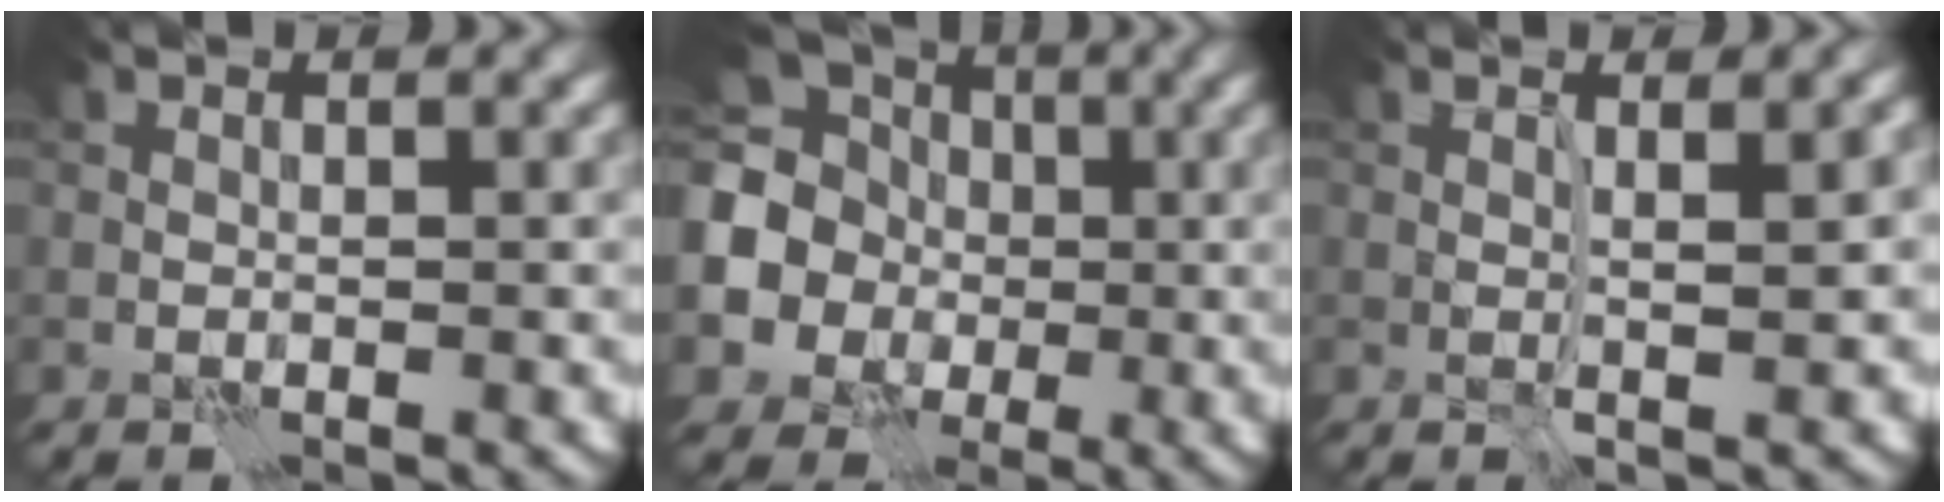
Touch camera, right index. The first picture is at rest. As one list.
[{"total": 11.7, "force": [-0.1, 10.8, 4.5], "torque": [-0.134, 0.010, -0.037]}, {"total": 2.3, "force": [0.5, 0.6, 2.2], "torque": [-0.018, 0.003, 0.003]}]